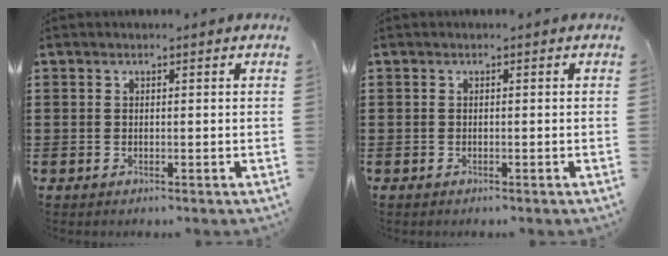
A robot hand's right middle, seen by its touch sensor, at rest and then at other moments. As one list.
[{"total": 0.0}]